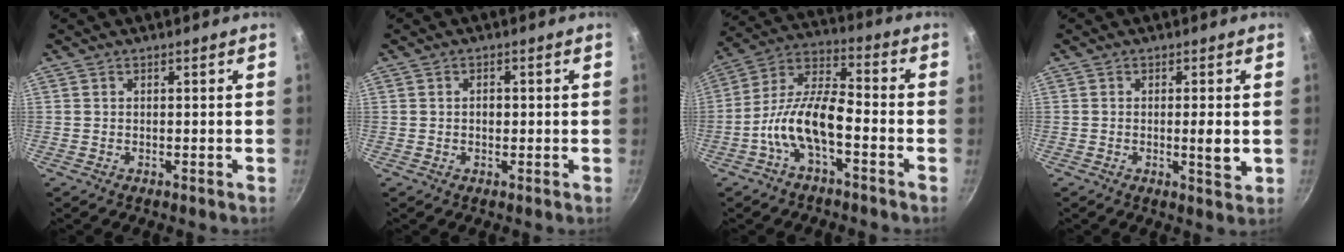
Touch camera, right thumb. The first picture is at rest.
{"total": 1.8, "force": [0.0, 1.3, 1.3], "torque": [-0.015, 0.003, -0.001]}
{"total": 11.9, "force": [-4.6, 4.8, 9.9], "torque": [-0.184, 0.045, -0.100]}
{"total": 3.9, "force": [-0.2, 0.8, 3.8], "torque": [-0.067, -0.006, -0.003]}